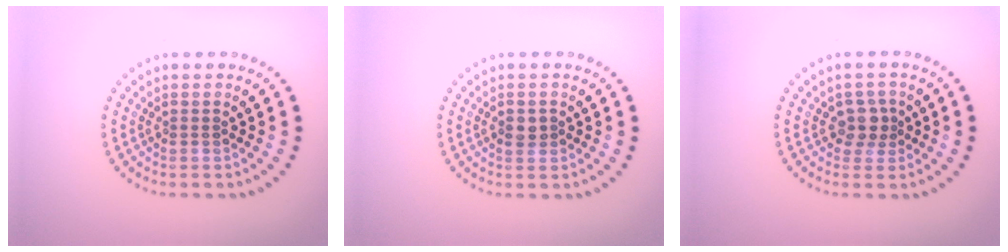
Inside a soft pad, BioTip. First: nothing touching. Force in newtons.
{"total": 1.4, "press": 1.4, "slide": 0.1}
{"total": 2.1, "press": 1.8, "slide": 1.1}